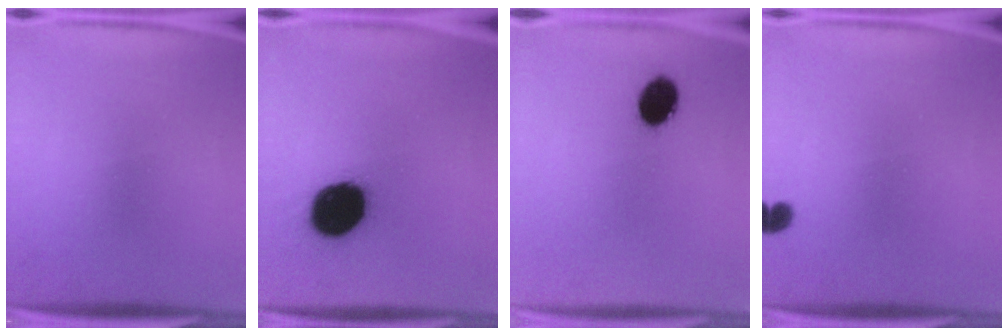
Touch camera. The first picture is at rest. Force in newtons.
{"total": 18.9}
{"total": 7.5}
{"total": 1.7}